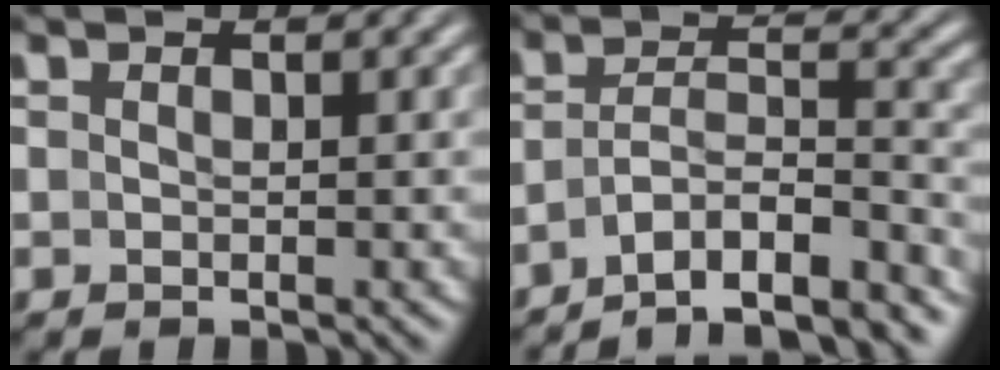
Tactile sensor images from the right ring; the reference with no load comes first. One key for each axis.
{"total": 10.5, "fx": -8.4, "fy": 5.1, "fz": 3.7, "tx": -0.064, "ty": -0.039, "tz": -0.128}